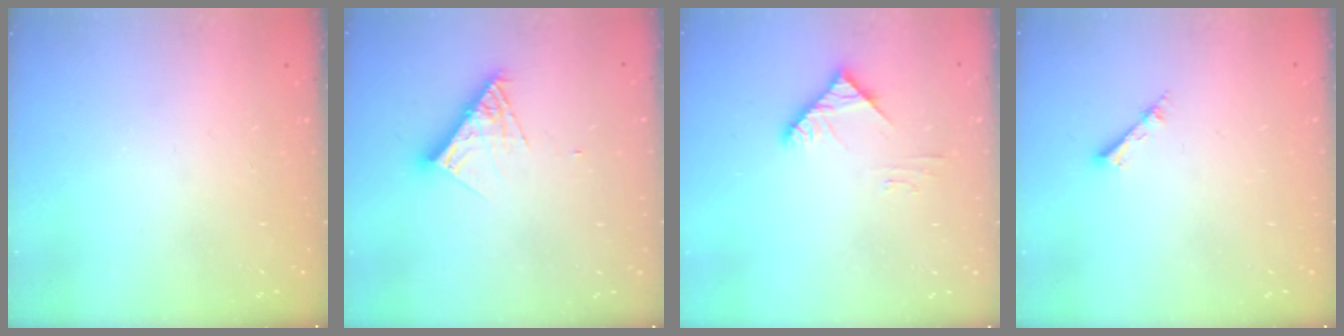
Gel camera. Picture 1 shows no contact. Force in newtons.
{"total": 9.3, "press": 9.2, "slide": 0.8}
{"total": 5.6, "press": 5.6, "slide": 0.6}
{"total": 2.1, "press": 2.1, "slide": 0.3}